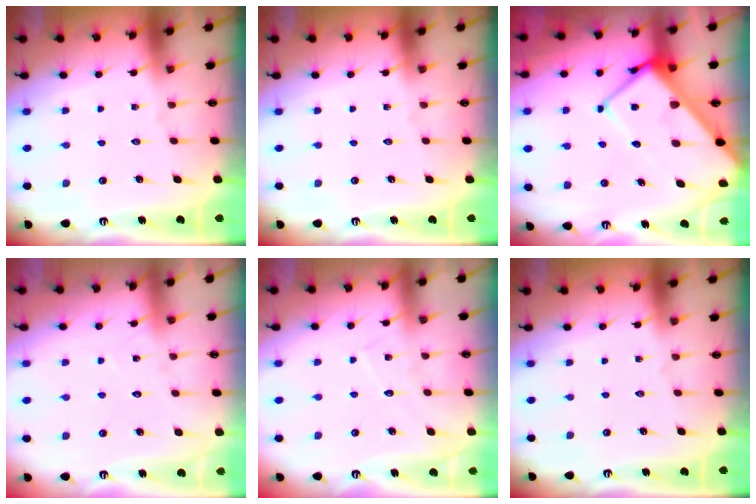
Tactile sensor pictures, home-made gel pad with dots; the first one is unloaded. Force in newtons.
{"total": 0.0}
{"total": 12.7, "press": 12.6, "slide": 1.3}
{"total": 5.6, "press": 5.6, "slide": 0.6}
{"total": 6.1, "press": 6.1, "slide": 0.1}
{"total": 0.0}